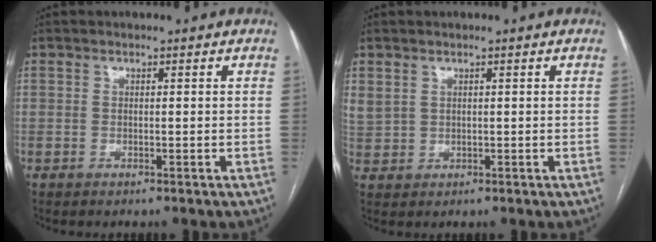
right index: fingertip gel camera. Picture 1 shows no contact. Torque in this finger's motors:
{"motor_torque": [0.27, 0.08, 0.14, 0.06]}